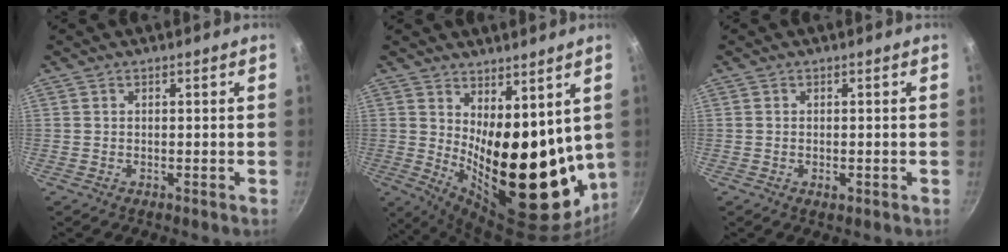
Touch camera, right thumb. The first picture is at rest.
{"total": 22.9, "force": [3.9, 10.8, 19.8], "torque": [-0.242, -0.063, 0.090]}
{"total": 1.4, "force": [-0.4, 0.7, 1.1], "torque": [-0.018, 0.000, -0.008]}